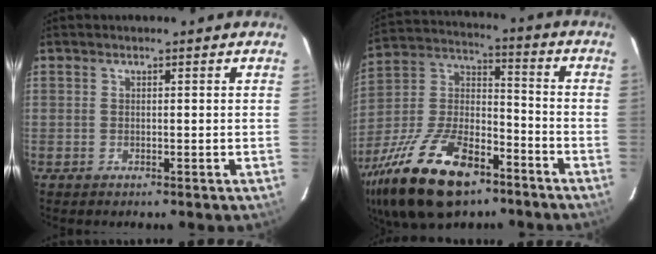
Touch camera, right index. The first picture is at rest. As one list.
[{"total": 24.7, "force": [-14.9, 11.6, 15.8], "torque": [-0.330, -0.012, -0.258]}]